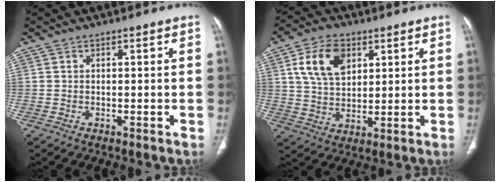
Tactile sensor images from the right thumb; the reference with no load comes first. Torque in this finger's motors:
{"motor_torque": [-0.83, 0.88, 0.29, -0.02, 0.14]}